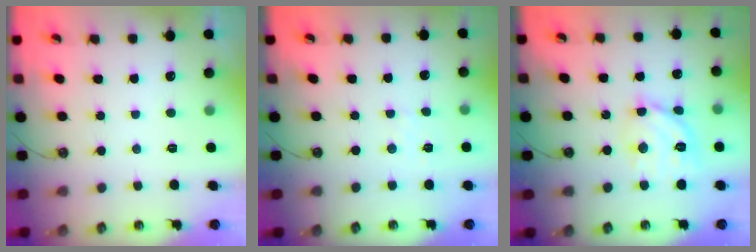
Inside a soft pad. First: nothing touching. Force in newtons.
{"total": 2.0, "press": 2.0, "slide": 0.4}
{"total": 12.7, "press": 12.7, "slide": 1.0}